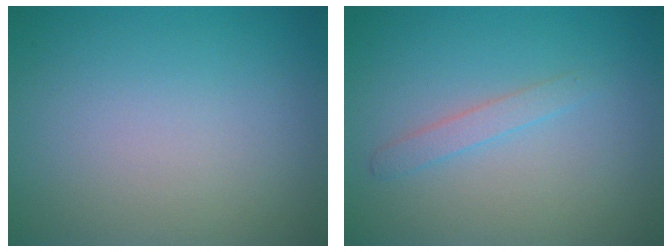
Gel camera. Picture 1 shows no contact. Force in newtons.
{"total": 1.3, "press": 1.3, "slide": 0.0}